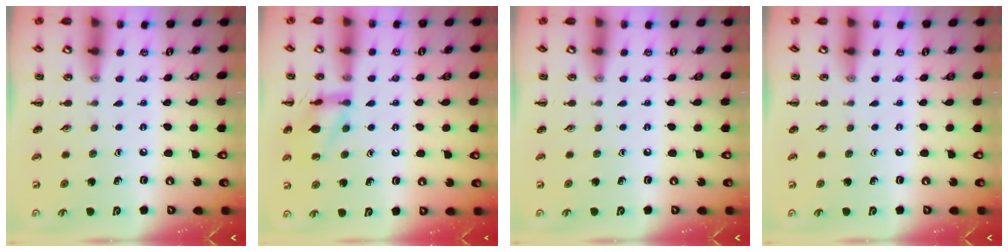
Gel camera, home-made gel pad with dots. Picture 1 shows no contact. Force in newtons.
{"total": 12.6, "press": 12.6, "slide": 0.6}
{"total": 0.0}
{"total": 0.0}